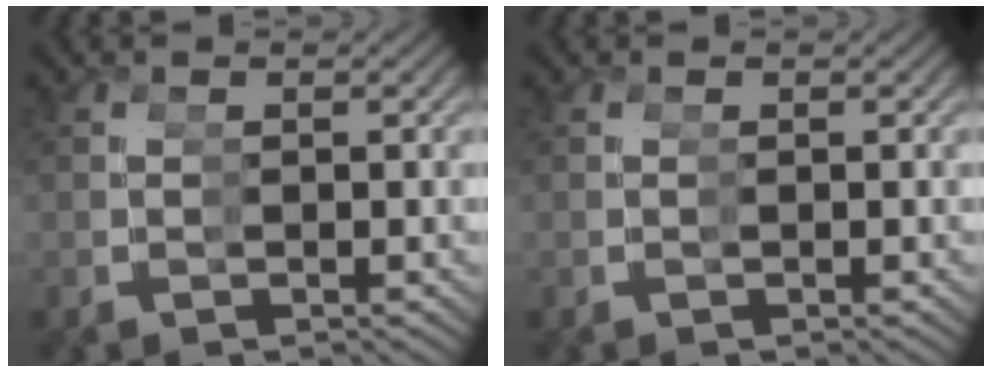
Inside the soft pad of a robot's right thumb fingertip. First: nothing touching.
{"total": 0.0}